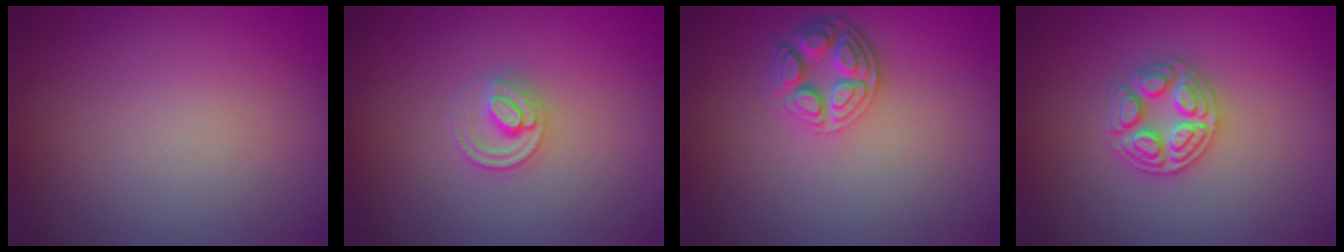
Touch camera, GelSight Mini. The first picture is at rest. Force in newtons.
{"total": 2.2, "press": 2.2, "slide": 0.2}
{"total": 3.7, "press": 3.1, "slide": 2.0}
{"total": 3.2, "press": 3.1, "slide": 0.4}